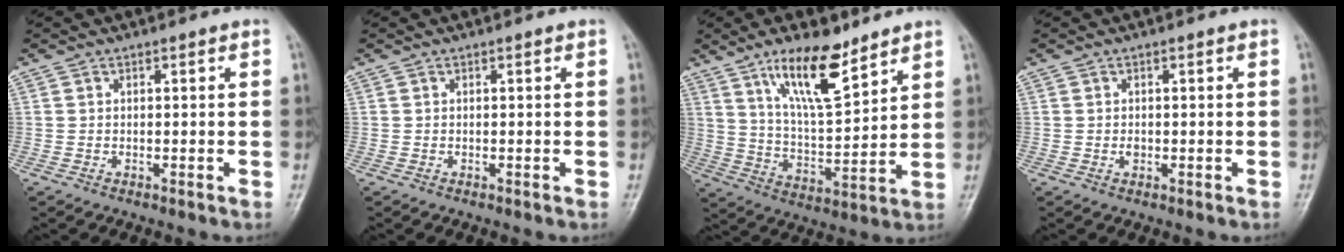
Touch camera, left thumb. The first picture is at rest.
{"total": 0.0}
{"total": 13.6, "force": [9.0, 4.1, 9.3], "torque": [-0.140, -0.057, 0.166]}
{"total": 1.0, "force": [-0.1, 0.8, 0.7], "torque": [-0.007, 0.001, -0.001]}